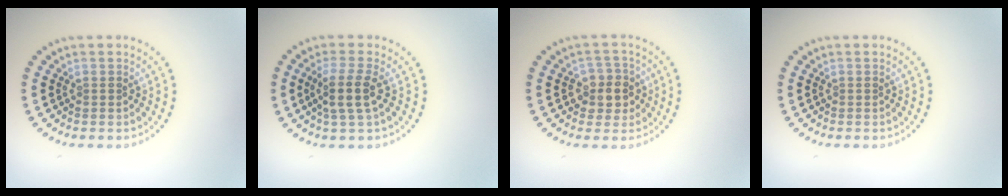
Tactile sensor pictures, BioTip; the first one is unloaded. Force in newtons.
{"total": 2.8, "press": 2.3, "slide": 1.6}
{"total": 2.8, "press": 2.6, "slide": 1.2}
{"total": 0.0}